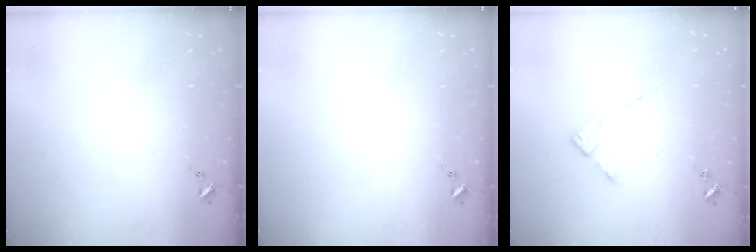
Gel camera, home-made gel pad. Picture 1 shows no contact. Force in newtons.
{"total": 0.0}
{"total": 3.4, "press": 3.4, "slide": 0.4}